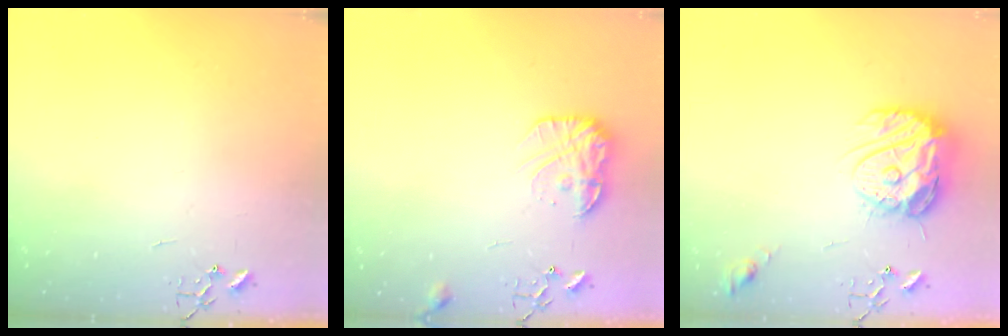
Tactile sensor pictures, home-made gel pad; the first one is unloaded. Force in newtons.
{"total": 12.4, "press": 12.4, "slide": 0.5}
{"total": 16.7, "press": 16.6, "slide": 1.5}